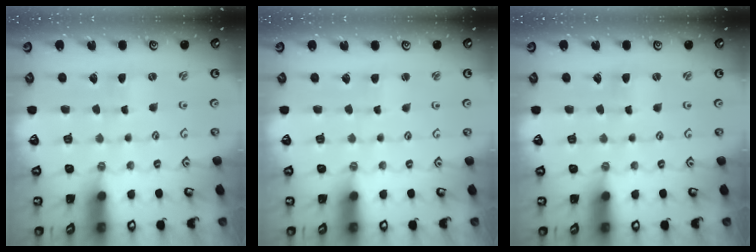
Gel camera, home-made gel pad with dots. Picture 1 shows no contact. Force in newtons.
{"total": 2.1, "press": 2.0, "slide": 0.3}
{"total": 0.0}